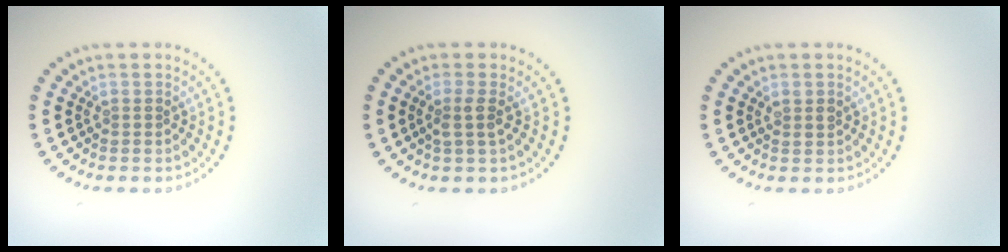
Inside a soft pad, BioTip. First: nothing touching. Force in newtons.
{"total": 1.5, "press": 1.2, "slide": 0.9}
{"total": 0.9, "press": 0.9, "slide": 0.2}